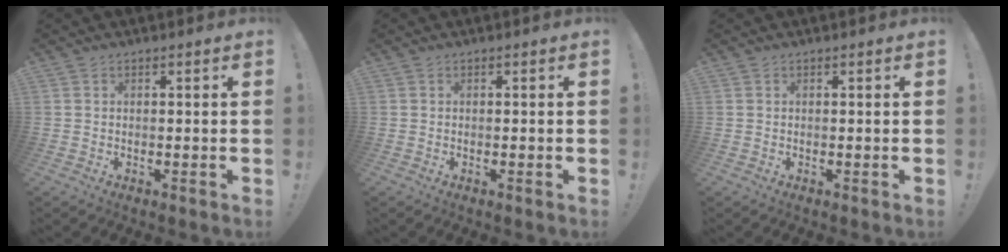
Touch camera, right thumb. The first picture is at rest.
{"total": 0.0}
{"total": 0.0}